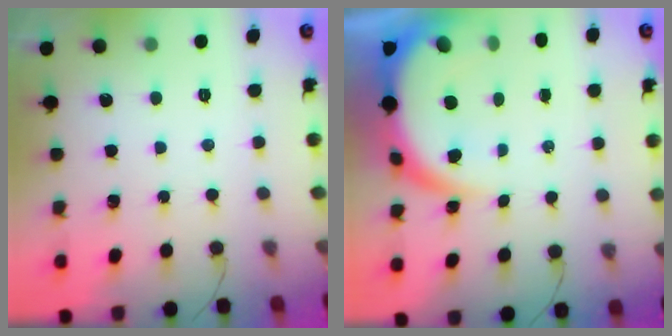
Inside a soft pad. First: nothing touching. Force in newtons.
{"total": 8.3, "press": 8.2, "slide": 1.1}